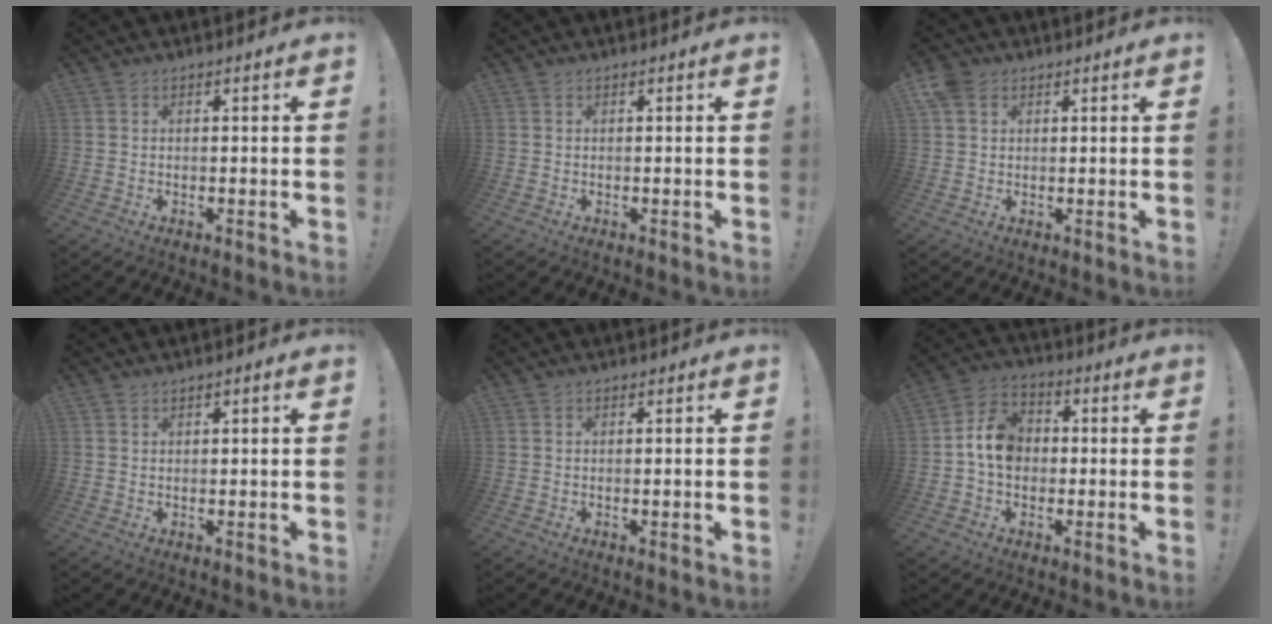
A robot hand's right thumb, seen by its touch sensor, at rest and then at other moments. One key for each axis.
{"total": 0.0}
{"total": 6.2, "fx": 2.8, "fy": 5.0, "fz": 2.3, "tx": -0.033, "ty": -0.010, "tz": 0.057}
{"total": 0.6, "fx": 0.2, "fy": 0.2, "fz": 0.4, "tx": -0.010, "ty": 0.001, "tz": 0.004}
{"total": 1.1, "fx": -0.1, "fy": -0.1, "fz": 1.1, "tx": -0.013, "ty": -0.002, "tz": -0.005}
{"total": 10.3, "fx": -0.1, "fy": 8.2, "fz": 6.2, "tx": -0.092, "ty": 0.020, "tz": 0.002}